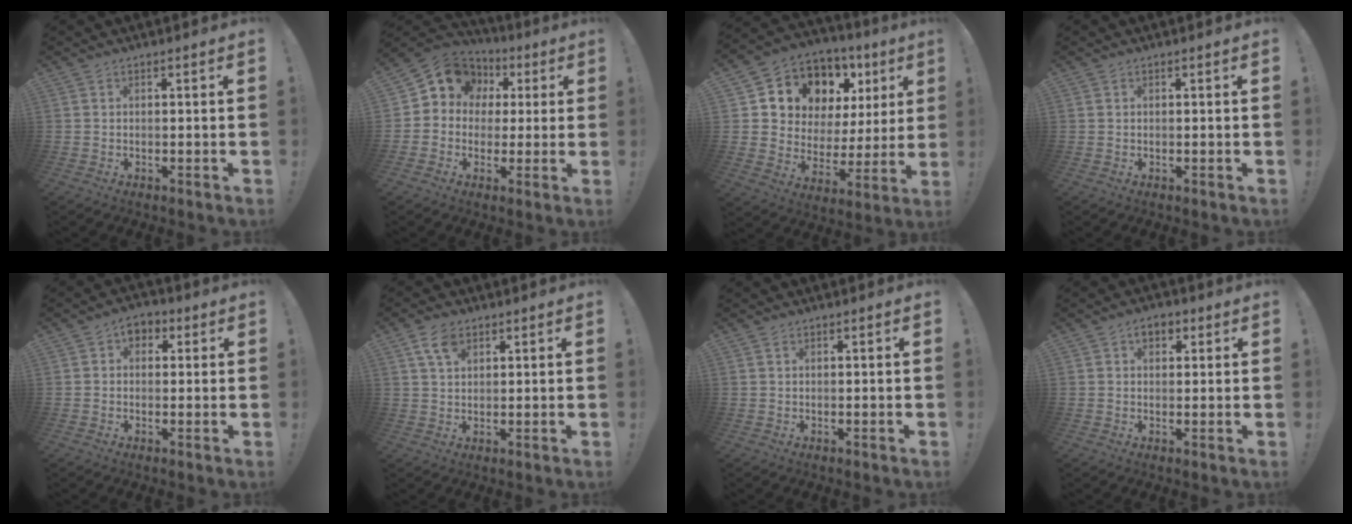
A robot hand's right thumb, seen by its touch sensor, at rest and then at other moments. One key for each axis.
{"total": 11.0, "fx": 3.6, "fy": 9.6, "fz": 4.1, "tx": -0.053, "ty": -0.019, "tz": 0.073}
{"total": 10.7, "fx": 6.7, "fy": 7.4, "fz": 3.8, "tx": -0.063, "ty": -0.062, "tz": 0.133}
{"total": 0.0}
{"total": 4.4, "fx": 0.7, "fy": 3.7, "fz": 2.3, "tx": -0.022, "ty": 0.003, "tz": 0.010}
{"total": 6.0, "fx": 3.1, "fy": 3.6, "fz": 3.7, "tx": -0.067, "ty": -0.004, "tz": 0.059}
{"total": 0.6, "fx": 0.4, "fy": 0.3, "fz": 0.3, "tx": -0.005, "ty": 0.000, "tz": 0.007}
{"total": 4.1, "fx": 1.5, "fy": 2.9, "fz": 2.5, "tx": -0.030, "ty": 0.004, "tz": 0.024}